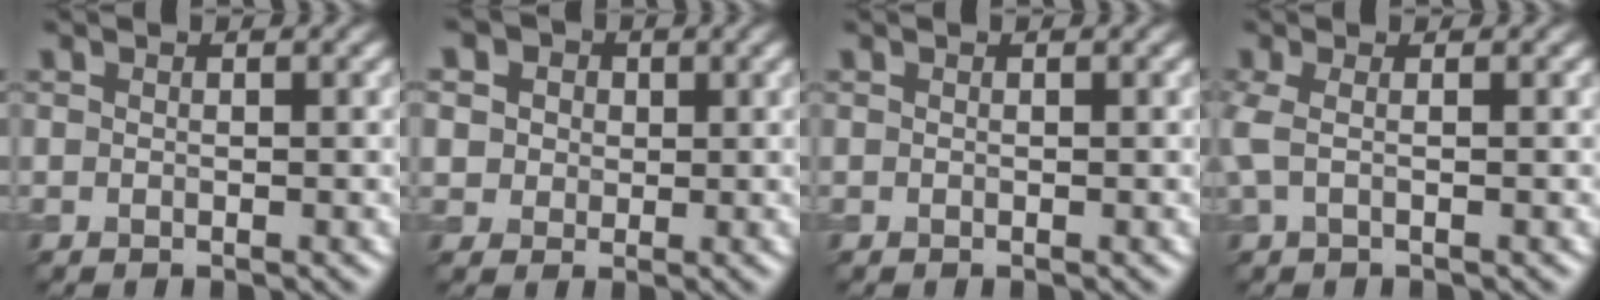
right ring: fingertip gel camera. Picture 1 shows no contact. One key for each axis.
{"total": 8.4, "fx": 3.9, "fy": 6.4, "fz": 3.8, "tx": -0.067, "ty": 0.029, "tz": 0.035}
{"total": 0.0}
{"total": 1.8, "fx": 0.1, "fy": 0.6, "fz": 1.7, "tx": -0.043, "ty": 0.003, "tz": -0.002}